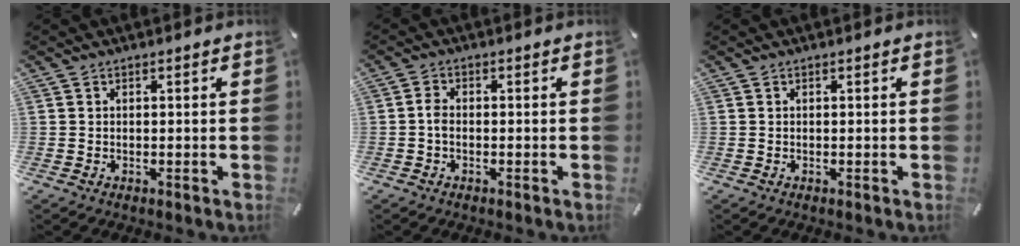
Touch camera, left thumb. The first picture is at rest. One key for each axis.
{"total": 2.2, "fx": -0.5, "fy": 1.3, "fz": 1.8, "tx": -0.033, "ty": 0.005, "tz": -0.010}
{"total": 0.0}